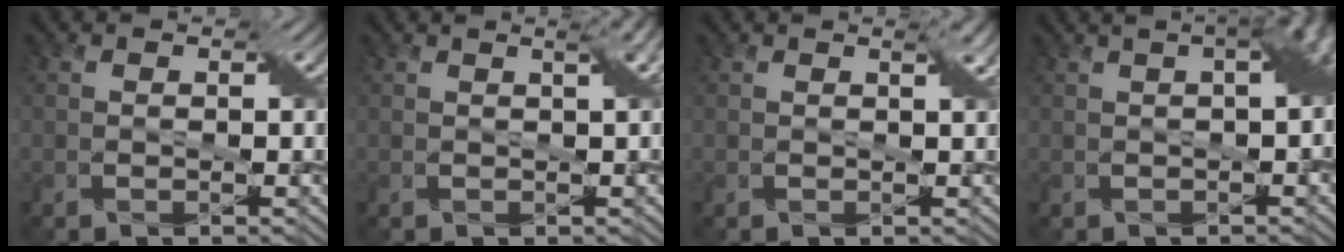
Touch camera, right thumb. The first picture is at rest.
{"total": 2.4, "force": [1.1, 0.5, 2.1], "torque": [-0.024, 0.009, 0.006]}
{"total": 1.0, "force": [0.6, 0.0, 0.8], "torque": [-0.017, 0.004, 0.009]}
{"total": 6.0, "force": [1.0, 2.1, 5.6], "torque": [-0.054, 0.024, 0.007]}